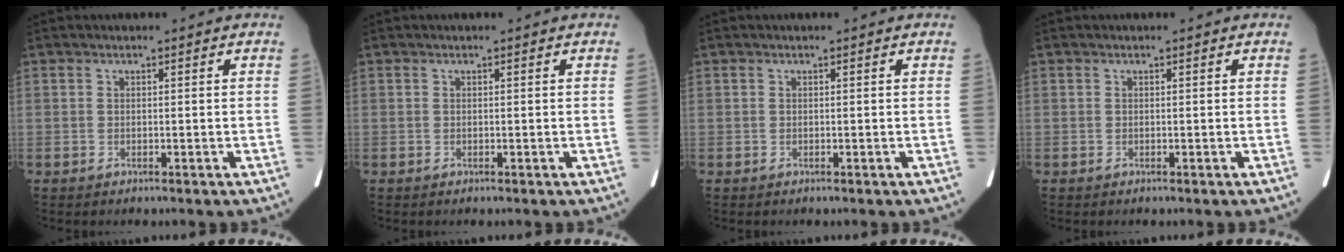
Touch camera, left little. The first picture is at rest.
{"total": 0.0}
{"total": 0.0}
{"total": 0.0}